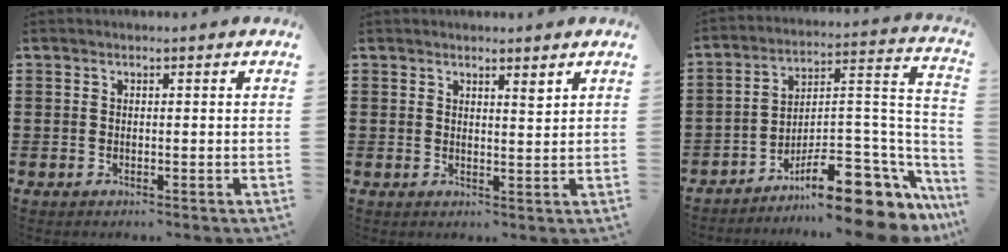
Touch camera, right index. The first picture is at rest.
{"total": 1.9, "force": [1.7, 0.1, 0.9], "torque": [-0.012, -0.003, 0.029]}
{"total": 13.6, "force": [-10.1, 3.5, 8.4], "torque": [-0.102, 0.040, -0.175]}